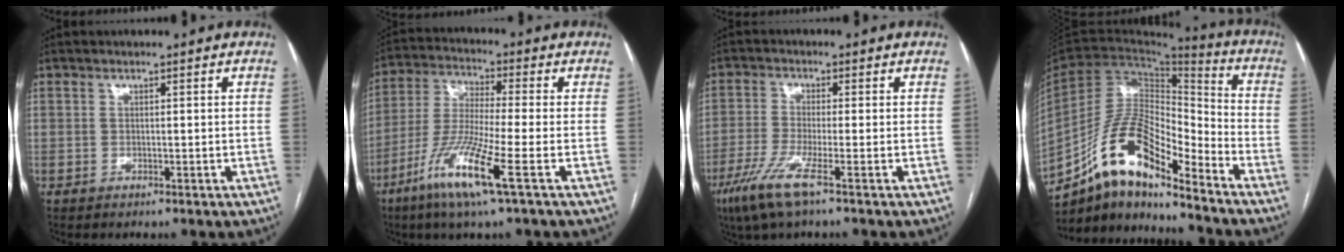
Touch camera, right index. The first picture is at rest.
{"total": 12.3, "force": [-5.8, -0.7, 10.8], "torque": [-0.227, -0.026, -0.116]}
{"total": 6.8, "force": [-4.0, 0.0, 5.6], "torque": [-0.116, -0.019, -0.082]}
{"total": 14.9, "force": [-11.0, 3.8, 9.4], "torque": [-0.174, 0.033, -0.198]}